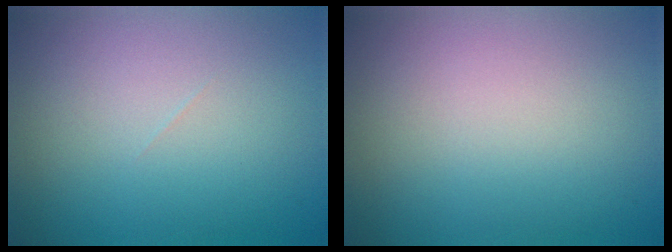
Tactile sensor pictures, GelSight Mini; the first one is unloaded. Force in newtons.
{"total": 0.0}